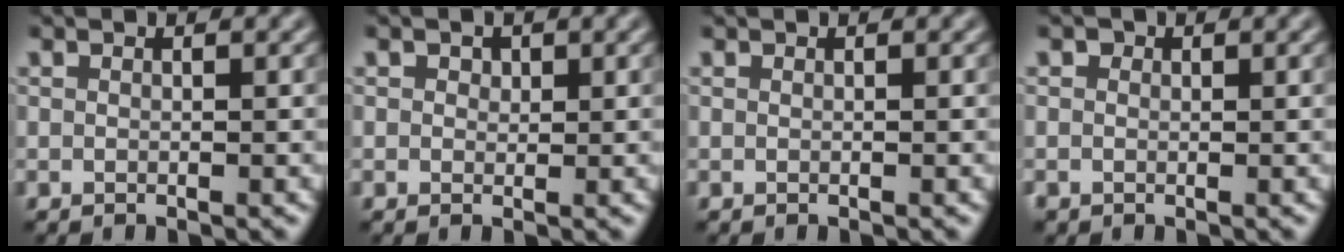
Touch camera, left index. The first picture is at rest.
{"total": 1.0, "force": [0.5, 0.7, 0.4], "torque": [-0.006, -0.002, 0.004]}
{"total": 0.0}
{"total": 1.2, "force": [0.2, 1.2, 0.2], "torque": [0.003, 0.000, -0.002]}